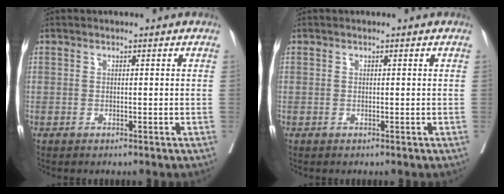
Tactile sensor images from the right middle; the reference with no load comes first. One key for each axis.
{"total": 0.0}